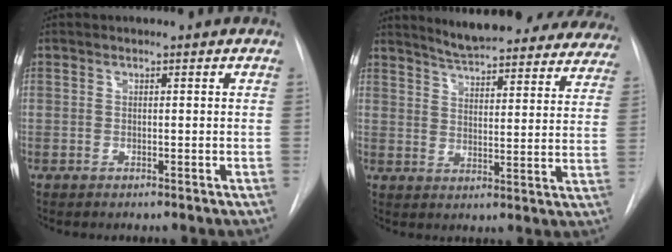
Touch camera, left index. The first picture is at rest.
{"total": 24.9, "force": [22.6, 4.6, 9.6], "torque": [-0.132, -0.053, 0.270]}